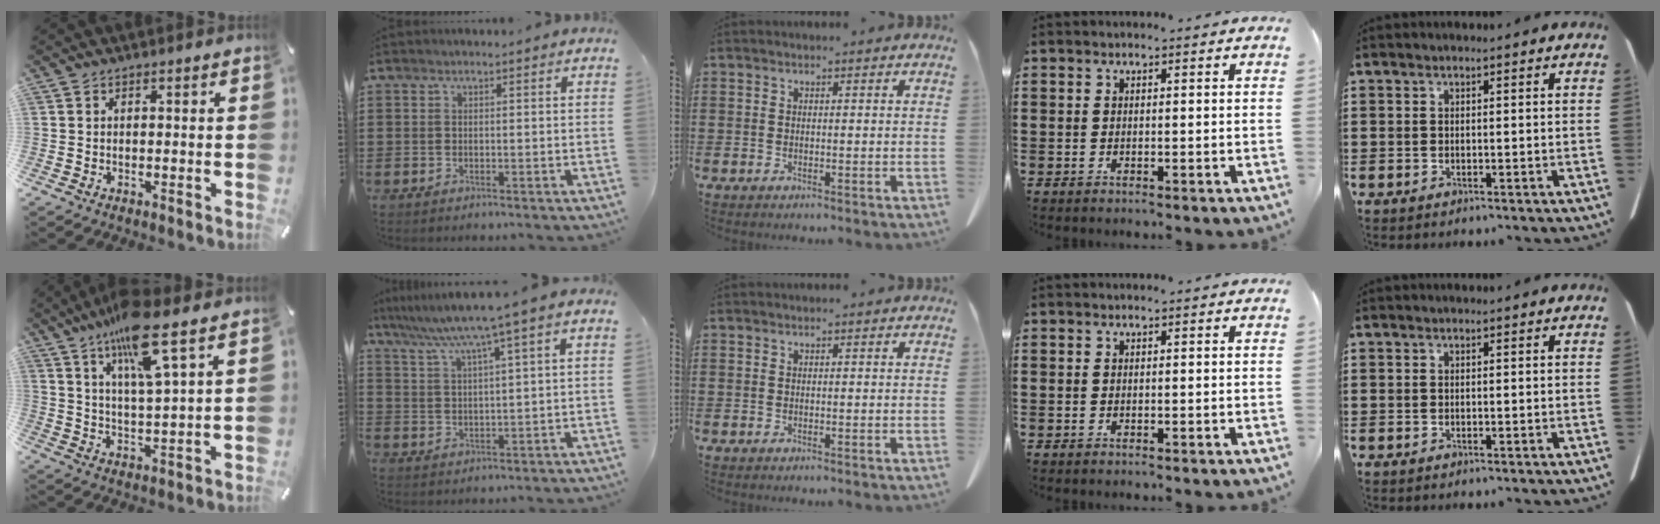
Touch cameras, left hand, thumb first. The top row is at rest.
{"thumb": {"total": 13.8, "force": [9.1, 1.7, 10.2], "torque": [-0.194, -0.033, 0.148]}, "index": {"total": 6.3, "force": [4.3, -0.6, 4.6], "torque": [-0.104, -0.023, 0.068]}}